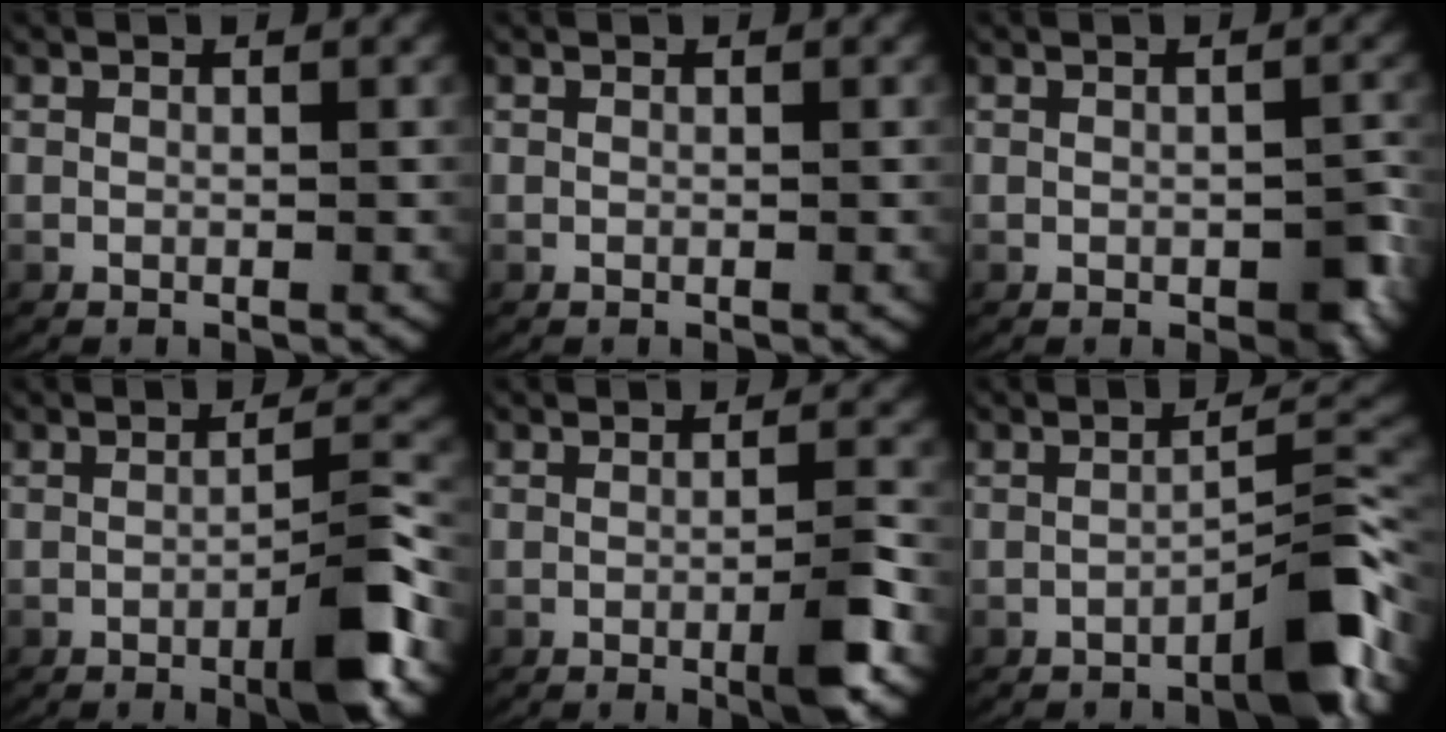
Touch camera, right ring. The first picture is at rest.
{"total": 0.0}
{"total": 2.0, "force": [-0.9, 1.0, 1.5], "torque": [-0.027, -0.006, -0.011]}
{"total": 5.0, "force": [-2.0, 1.1, 4.5], "torque": [-0.060, 0.007, -0.036]}
{"total": 3.6, "force": [-1.1, 0.6, 3.3], "torque": [-0.046, 0.001, -0.021]}
{"total": 4.8, "force": [-2.6, 1.2, 3.8], "torque": [-0.047, 0.006, -0.043]}